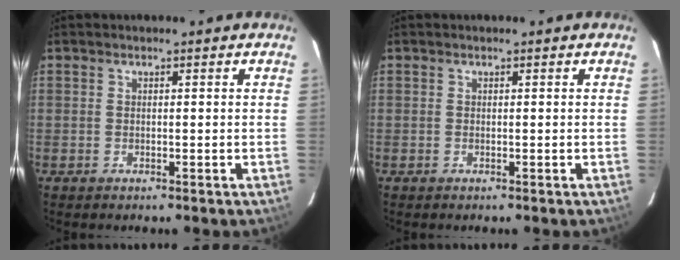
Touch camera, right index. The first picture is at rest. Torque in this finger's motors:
{"motor_torque": [0.00, 0.01, 0.00, 0.01]}